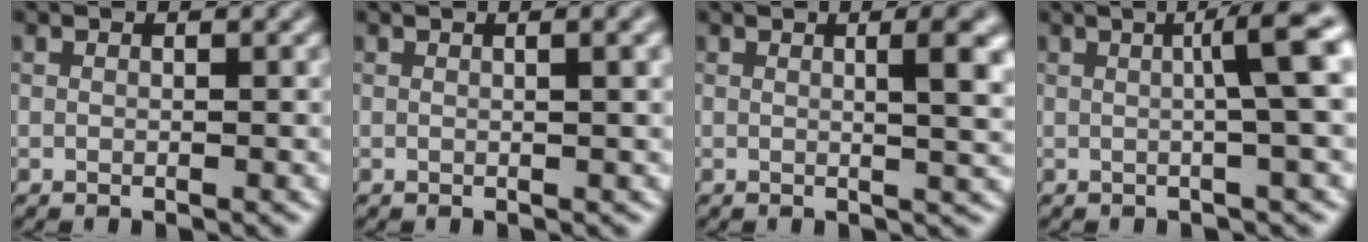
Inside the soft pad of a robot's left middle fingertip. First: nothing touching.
{"total": 2.3, "force": [0.7, 0.7, 2.1], "torque": [-0.021, 0.007, 0.003]}
{"total": 4.2, "force": [0.9, 1.2, 3.9], "torque": [-0.040, 0.006, 0.010]}
{"total": 5.2, "force": [0.8, 0.8, 5.1], "torque": [-0.063, 0.015, 0.012]}